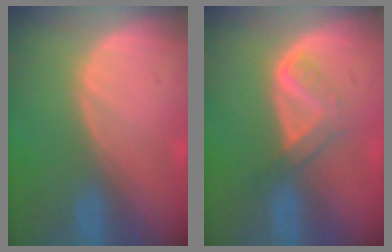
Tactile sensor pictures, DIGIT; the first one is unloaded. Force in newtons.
{"total": 3.7, "press": 3.7, "slide": 0.6}